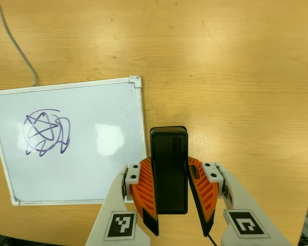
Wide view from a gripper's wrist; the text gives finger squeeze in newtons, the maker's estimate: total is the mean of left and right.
{"total": 8.5, "left": 6.9, "right": 10.0}